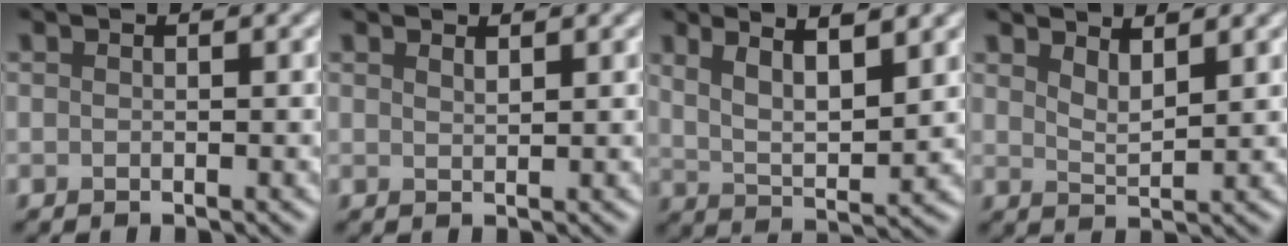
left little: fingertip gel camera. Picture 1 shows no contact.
{"total": 0.9, "force": [0.8, 0.1, 0.4], "torque": [-0.005, 0.000, 0.015]}
{"total": 5.6, "force": [3.1, 1.3, 4.4], "torque": [-0.078, -0.002, 0.057]}
{"total": 2.4, "force": [1.9, 0.6, 1.4], "torque": [-0.022, -0.007, 0.036]}